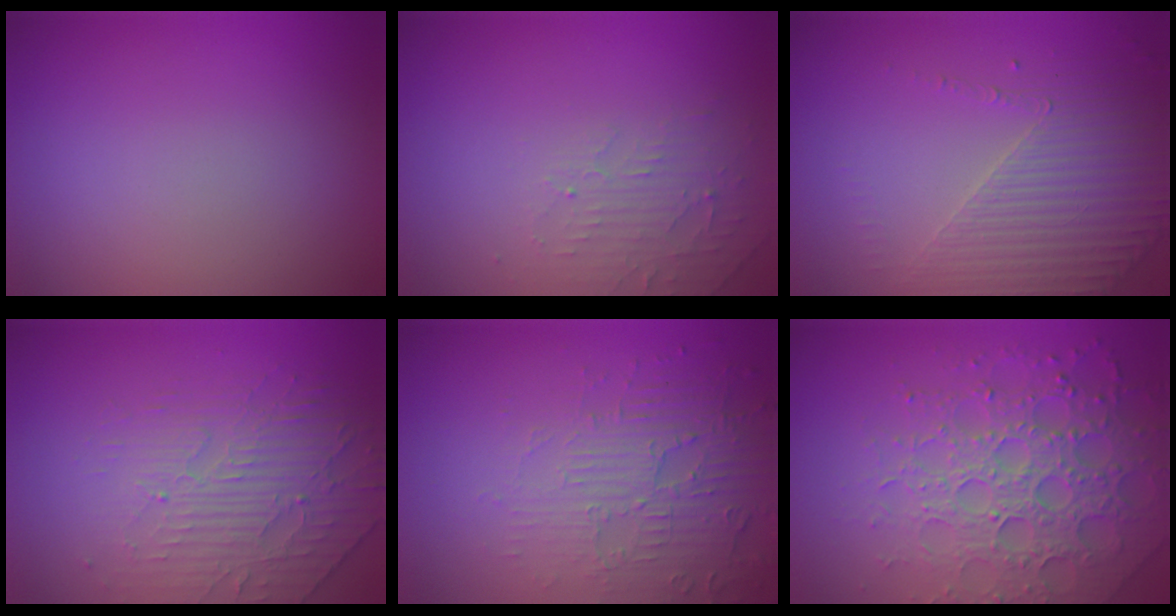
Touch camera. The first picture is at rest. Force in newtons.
{"total": 2.4, "press": 2.3, "slide": 0.5}
{"total": 4.5, "press": 3.4, "slide": 2.9}
{"total": 4.5, "press": 3.3, "slide": 3.1}
{"total": 4.5, "press": 3.3, "slide": 3.1}
{"total": 6.9, "press": 6.7, "slide": 1.6}